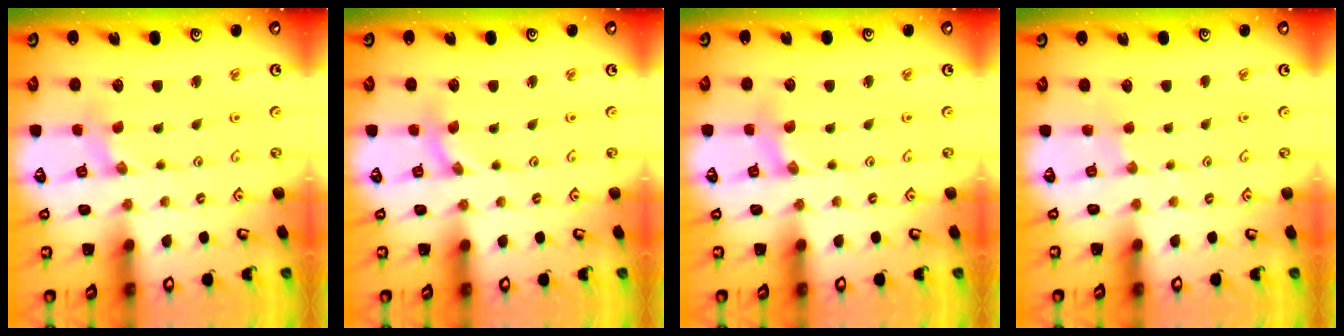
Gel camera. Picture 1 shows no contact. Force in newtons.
{"total": 0.0}
{"total": 1.4, "press": 1.4, "slide": 0.2}
{"total": 1.7, "press": 1.6, "slide": 0.4}